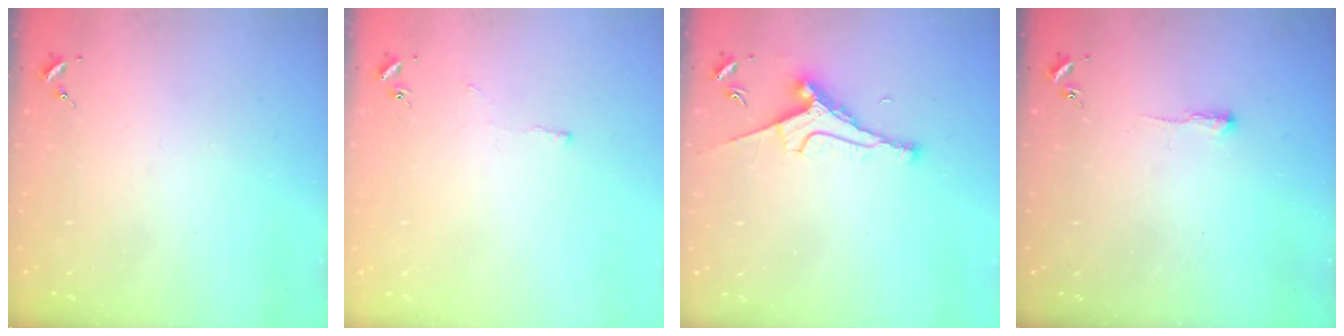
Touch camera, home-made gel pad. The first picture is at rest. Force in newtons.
{"total": 2.3, "press": 2.3, "slide": 0.4}
{"total": 9.3, "press": 9.2, "slide": 1.4}
{"total": 2.5, "press": 2.5, "slide": 0.4}